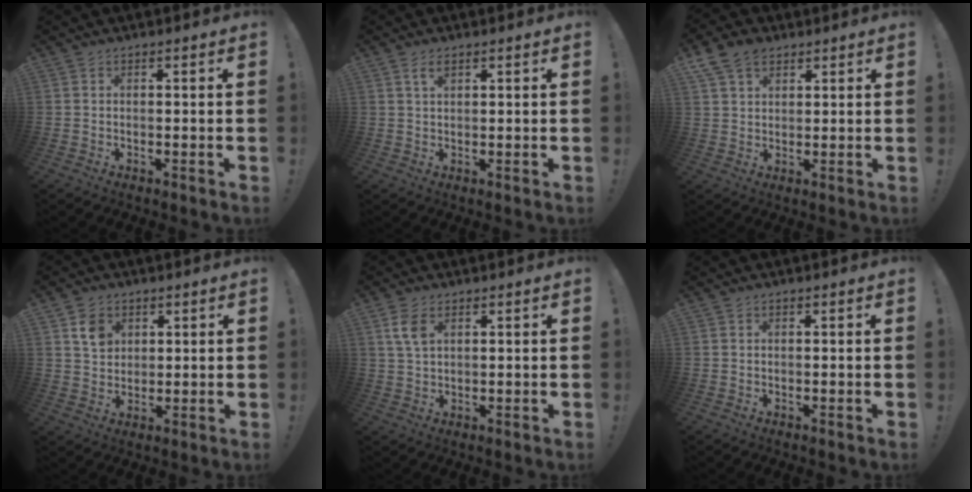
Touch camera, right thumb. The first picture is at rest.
{"total": 2.5, "force": [1.3, 0.9, 2.0], "torque": [-0.032, -0.001, 0.021]}
{"total": 8.2, "force": [4.8, 5.4, 3.8], "torque": [-0.063, -0.010, 0.094]}
{"total": 5.5, "force": [2.3, 4.7, 1.8], "torque": [-0.014, -0.005, 0.041]}
{"total": 5.4, "force": [2.4, 3.1, 3.7], "torque": [-0.072, -0.007, 0.044]}
{"total": 0.0}